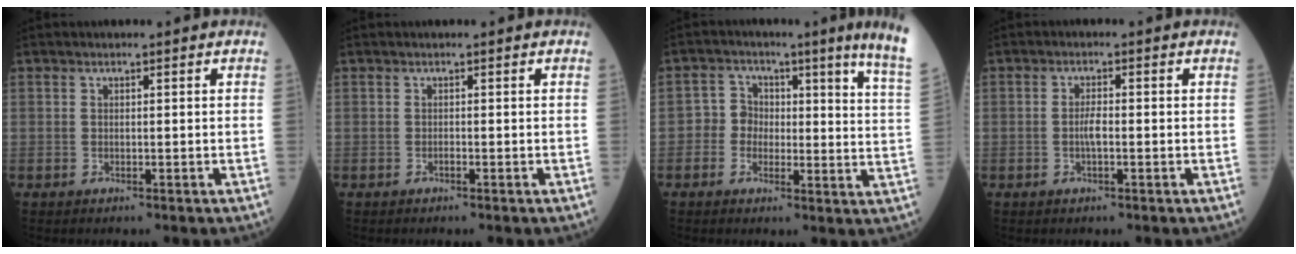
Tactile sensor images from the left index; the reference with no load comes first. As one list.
[{"total": 0.0}, {"total": 8.5, "force": [3.4, 3.4, 7.0], "torque": [-0.065, -0.010, 0.031]}, {"total": 2.1, "force": [-0.6, 0.4, 2.0], "torque": [-0.043, -0.001, -0.011]}]